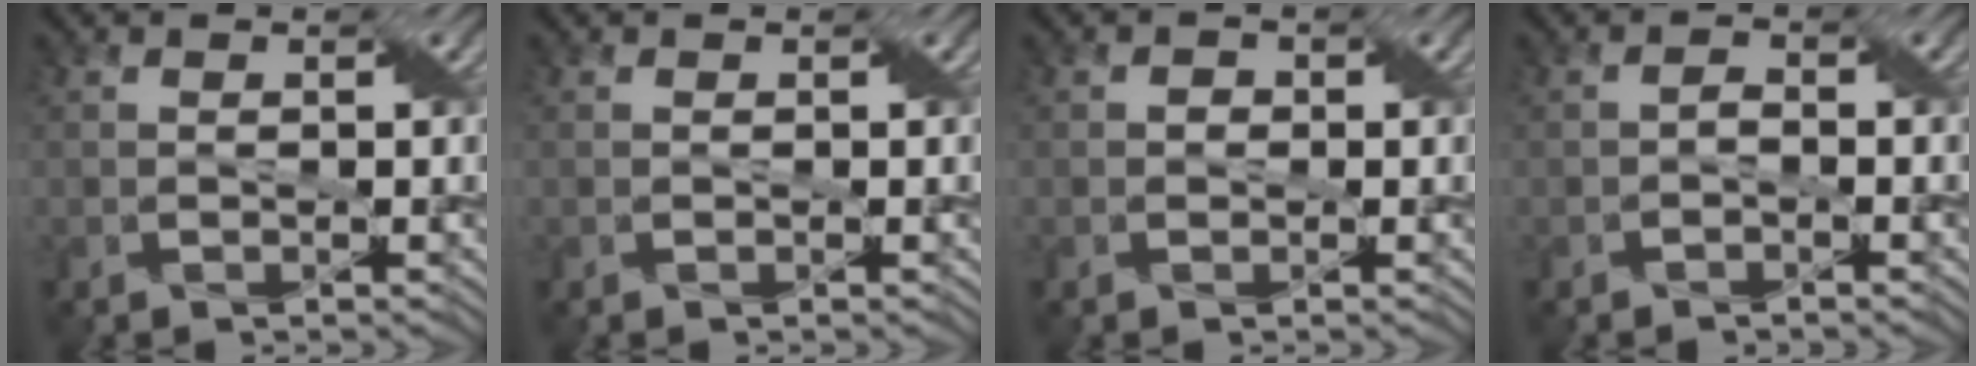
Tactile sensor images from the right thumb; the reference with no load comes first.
{"total": 0.0}
{"total": 0.7, "force": [-0.1, 0.6, 0.1], "torque": [0.007, 0.006, -0.007]}
{"total": 0.9, "force": [-0.8, 0.1, 0.4], "torque": [-0.012, 0.009, -0.018]}